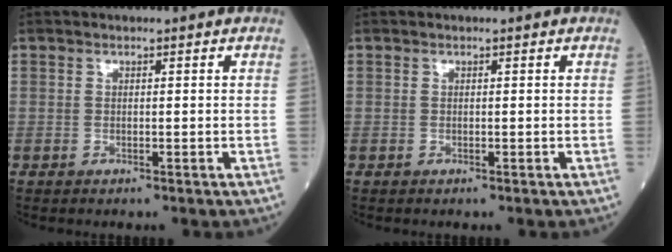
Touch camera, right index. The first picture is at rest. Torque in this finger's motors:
{"motor_torque": [0.14, 0.03, 0.00, 0.00]}